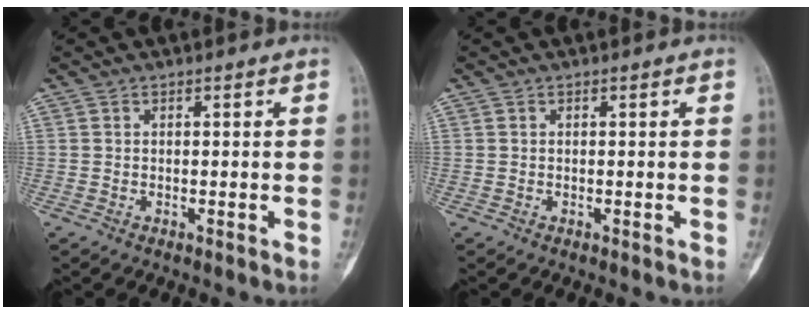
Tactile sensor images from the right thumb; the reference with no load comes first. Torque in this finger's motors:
{"motor_torque": [0.00, 0.00, 0.02, -0.01, 0.01]}